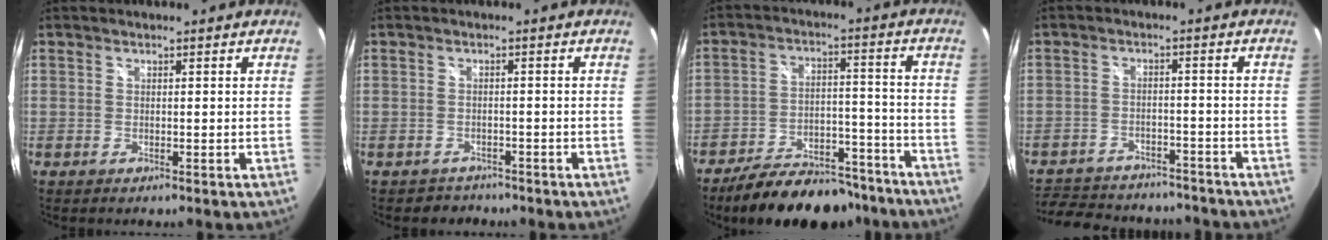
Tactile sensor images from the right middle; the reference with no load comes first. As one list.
[{"total": 2.9, "force": [-2.3, 1.8, -0.2], "torque": [-0.003, 0.005, -0.034]}, {"total": 18.4, "force": [-15.4, 7.0, 7.1], "torque": [-0.129, 0.015, -0.205]}, {"total": 19.8, "force": [-16.5, 8.0, 7.3], "torque": [-0.167, 0.011, -0.221]}]